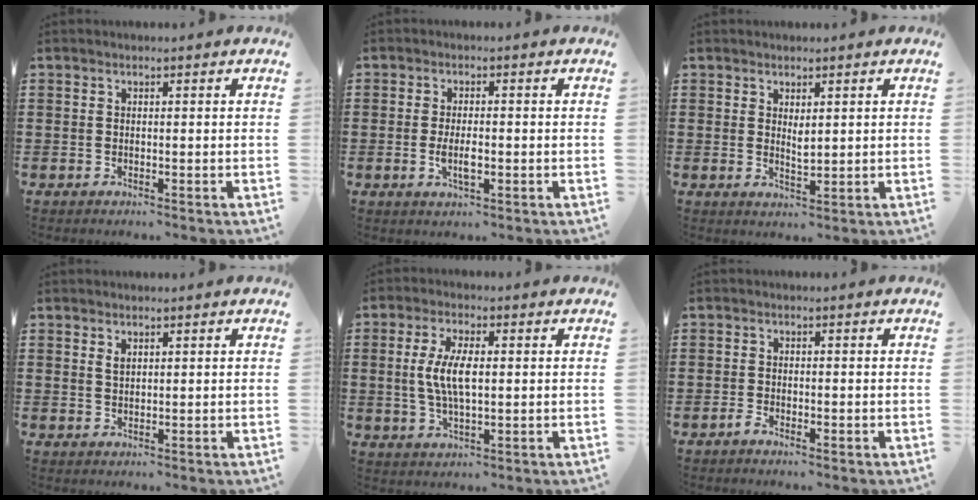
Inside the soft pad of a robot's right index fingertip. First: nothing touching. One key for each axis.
{"total": 3.8, "fx": -0.8, "fy": 1.3, "fz": 3.5, "tx": -0.069, "ty": -0.002, "tz": -0.016}
{"total": 1.9, "fx": 0.9, "fy": 0.7, "fz": 1.5, "tx": -0.021, "ty": -0.002, "tz": 0.015}
{"total": 1.2, "fx": 0.7, "fy": 0.7, "fz": 0.7, "tx": -0.016, "ty": 0.004, "tz": 0.012}
{"total": 6.7, "fx": 0.3, "fy": 2.7, "fz": 6.2, "tx": -0.132, "ty": 0.004, "tz": -0.001}
{"total": 1.2, "fx": -0.9, "fy": 0.4, "fz": 0.8, "tx": -0.017, "ty": -0.002, "tz": -0.016}